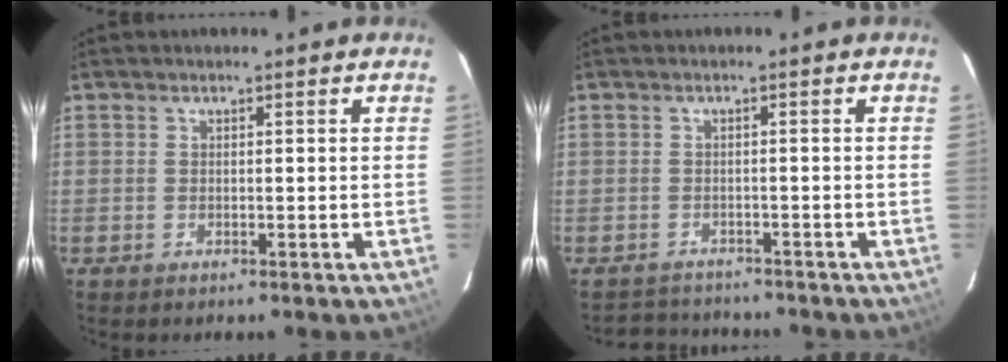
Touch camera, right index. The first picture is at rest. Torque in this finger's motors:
{"motor_torque": [-0.47, -0.05, -1.06, -0.21]}